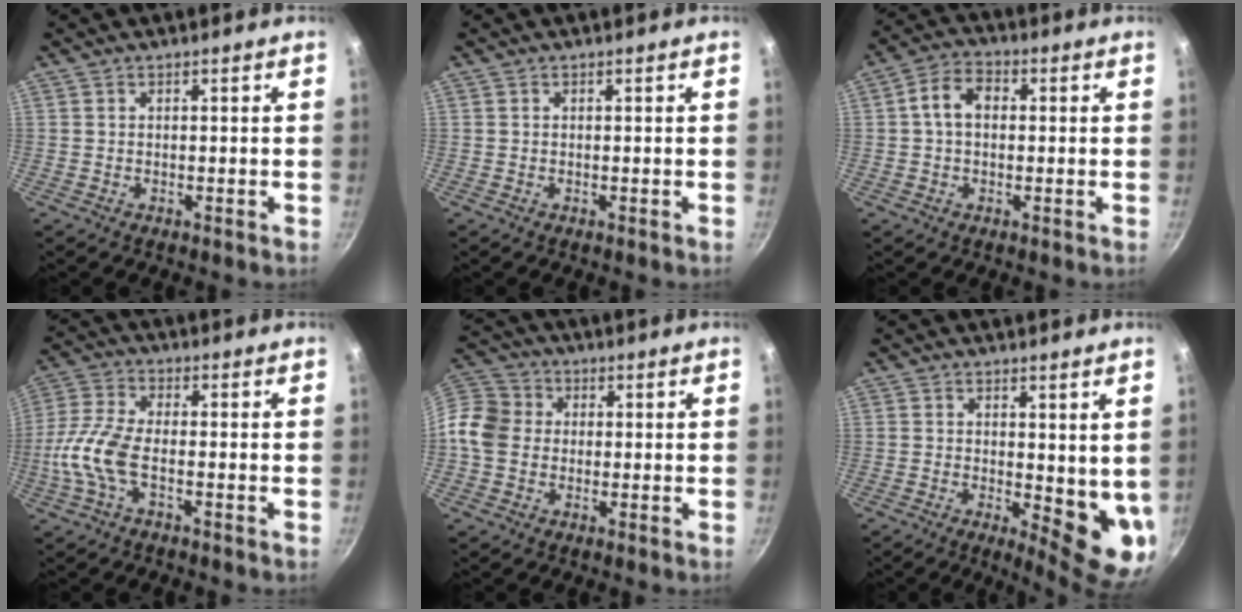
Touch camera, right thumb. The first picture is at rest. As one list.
[{"total": 0.0}, {"total": 6.5, "force": [0.5, 4.6, 4.6], "torque": [-0.069, 0.019, -0.002]}, {"total": 9.1, "force": [-2.6, 3.7, 7.9], "torque": [-0.177, 0.019, -0.067]}, {"total": 9.7, "force": [-0.4, 8.3, 4.9], "torque": [-0.071, 0.021, -0.032]}, {"total": 9.3, "force": [0.5, 3.8, 8.5], "torque": [-0.089, -0.025, 0.011]}]